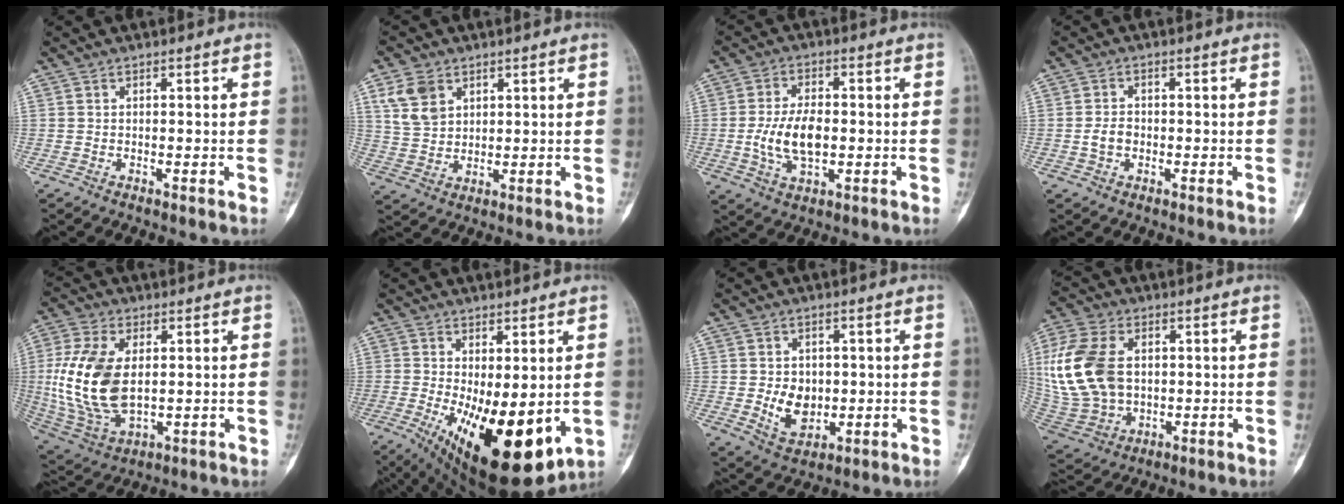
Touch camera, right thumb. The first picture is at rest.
{"total": 7.3, "force": [3.5, 5.1, 3.9], "torque": [-0.064, -0.009, 0.075]}
{"total": 9.6, "force": [-0.9, 5.3, 7.9], "torque": [-0.148, 0.004, -0.015]}
{"total": 3.0, "force": [-0.6, 2.3, 1.9], "torque": [-0.029, 0.009, -0.014]}
{"total": 17.3, "force": [1.1, 10.1, 14.0], "torque": [-0.293, -0.011, 0.034]}
{"total": 18.5, "force": [-3.8, 7.8, 16.3], "torque": [-0.232, -0.030, -0.030]}
{"total": 7.2, "force": [-0.3, 5.6, 4.6], "torque": [-0.043, -0.004, 0.008]}
{"total": 19.3, "force": [2.5, 13.2, 13.9], "torque": [-0.305, -0.006, 0.060]}